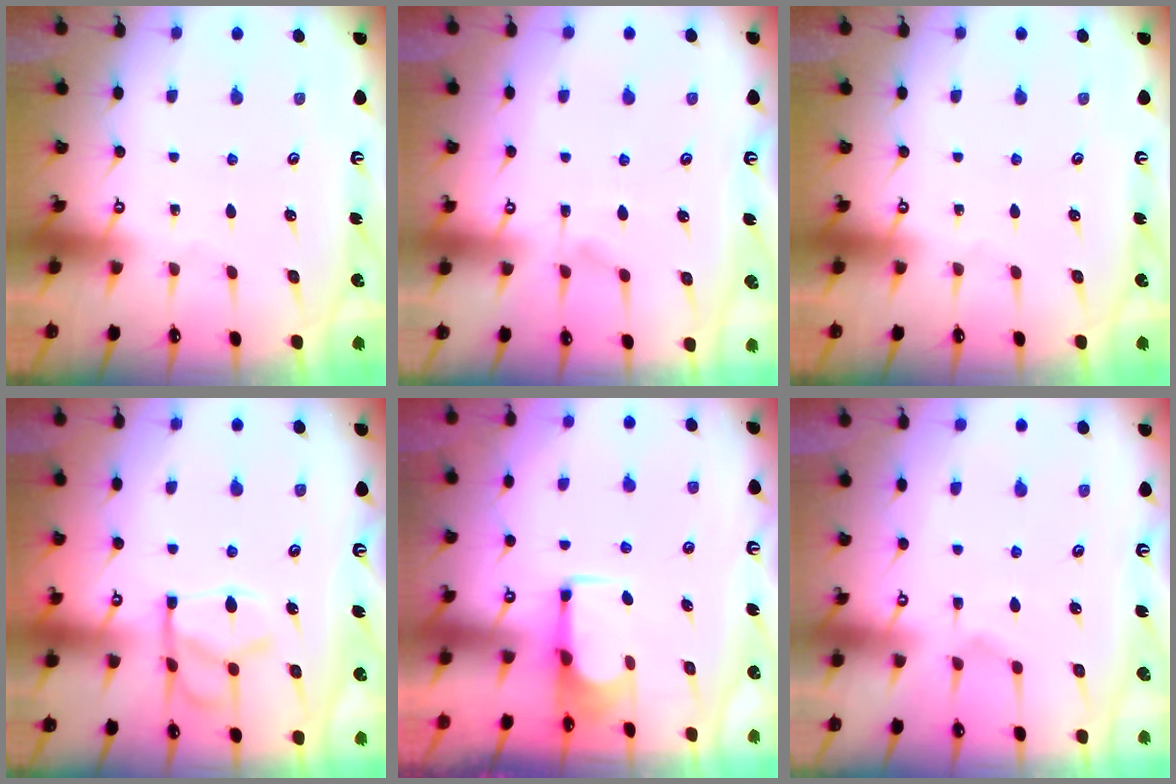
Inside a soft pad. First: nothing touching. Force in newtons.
{"total": 1.6, "press": 1.1, "slide": 1.2}
{"total": 0.0}
{"total": 14.4, "press": 14.3, "slide": 1.5}
{"total": 1.7, "press": 1.6, "slide": 0.7}
{"total": 2.0, "press": 1.5, "slide": 1.3}